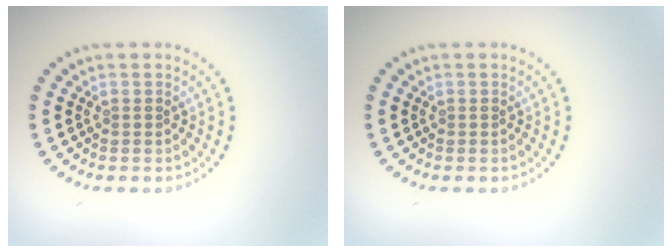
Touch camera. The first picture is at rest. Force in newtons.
{"total": 0.0}